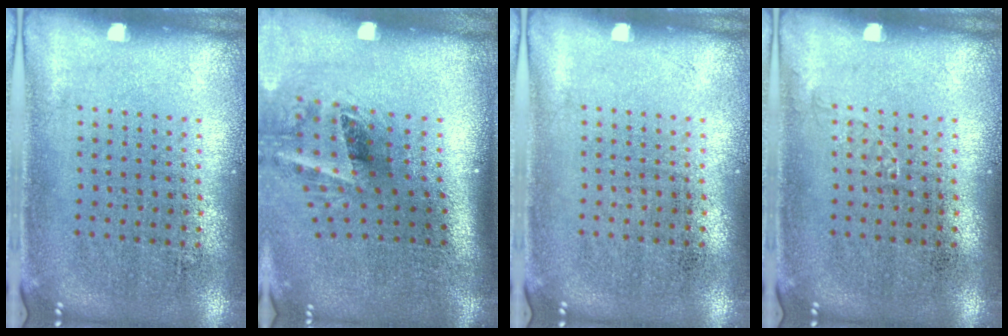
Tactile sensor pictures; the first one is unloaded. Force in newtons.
{"total": 2.1, "press": 1.3, "slide": 1.7}
{"total": 0.0}
{"total": 0.6, "press": 0.6, "slide": 0.1}